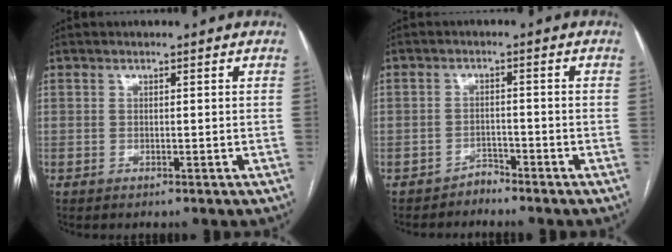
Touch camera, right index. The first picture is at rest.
{"total": 1.9, "force": [-1.7, 0.5, -0.3], "torque": [0.013, 0.000, -0.030]}